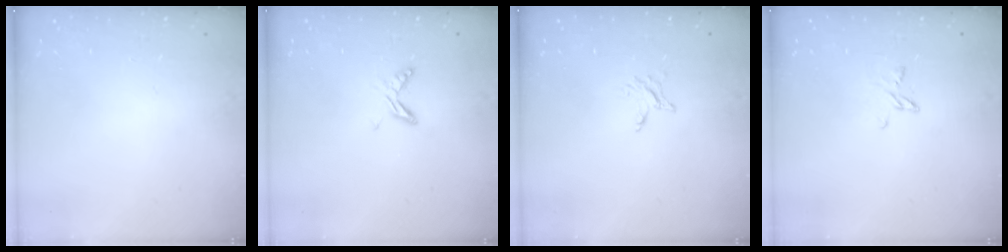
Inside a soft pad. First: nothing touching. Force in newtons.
{"total": 6.6, "press": 6.5, "slide": 0.9}
{"total": 2.9, "press": 2.9, "slide": 0.3}
{"total": 3.2, "press": 3.2, "slide": 0.3}